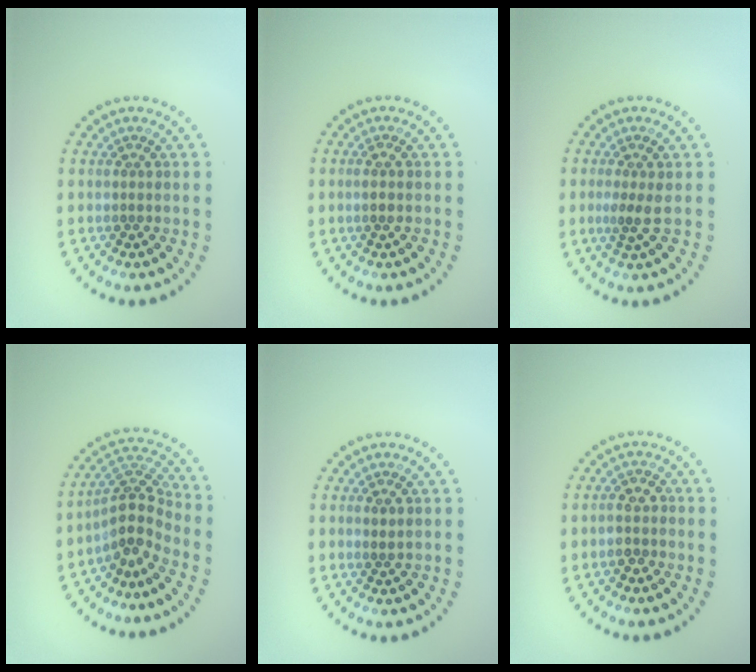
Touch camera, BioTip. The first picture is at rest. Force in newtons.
{"total": 0.8, "press": 0.6, "slide": 0.5}
{"total": 1.5, "press": 1.2, "slide": 0.9}
{"total": 3.7, "press": 2.6, "slide": 2.6}
{"total": 0.6, "press": 0.3, "slide": 0.5}
{"total": 1.8, "press": 1.7, "slide": 0.6}